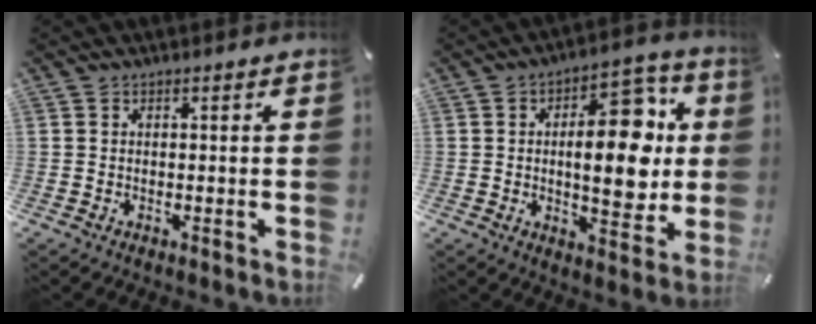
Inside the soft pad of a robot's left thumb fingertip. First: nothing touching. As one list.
[{"total": 17.9, "force": [1.9, 9.3, 15.2], "torque": [-0.178, -0.011, 0.027]}]